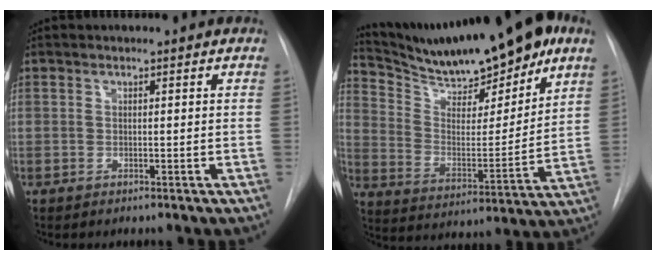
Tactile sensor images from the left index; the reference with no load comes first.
{"total": 20.8, "force": [16.8, 3.1, 12.0], "torque": [-0.202, -0.003, 0.274]}